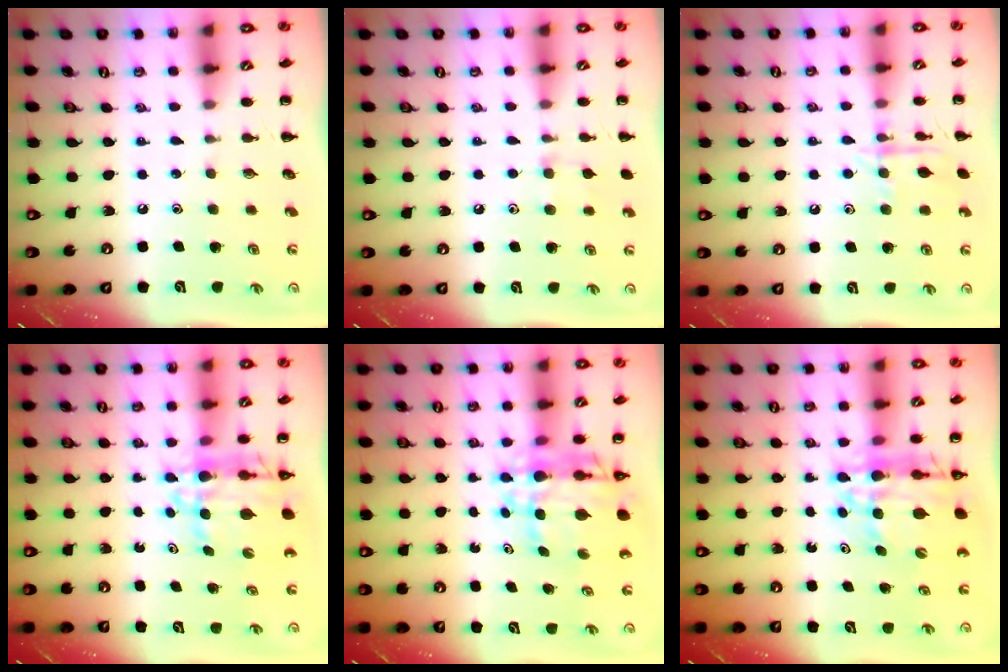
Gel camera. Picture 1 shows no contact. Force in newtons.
{"total": 7.1, "press": 6.7, "slide": 2.4}
{"total": 11.1, "press": 11.1, "slide": 0.5}
{"total": 8.6, "press": 7.7, "slide": 3.6}
{"total": 9.2, "press": 8.6, "slide": 3.4}
{"total": 13.8, "press": 13.2, "slide": 4.0}